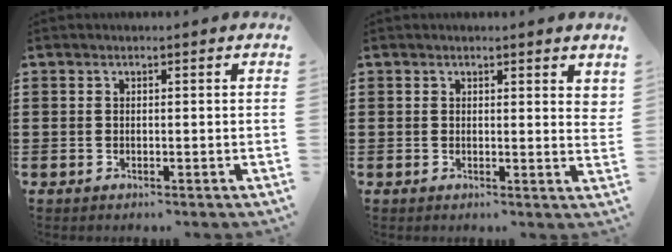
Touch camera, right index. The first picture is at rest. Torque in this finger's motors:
{"motor_torque": [-0.27, 0.24, 0.18, 0.01]}